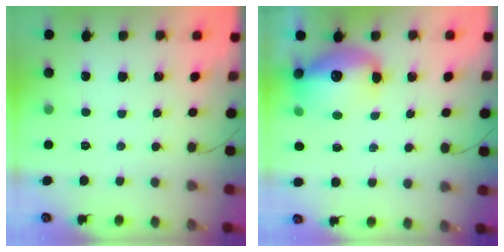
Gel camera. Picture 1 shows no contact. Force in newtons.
{"total": 13.6, "press": 13.2, "slide": 3.2}